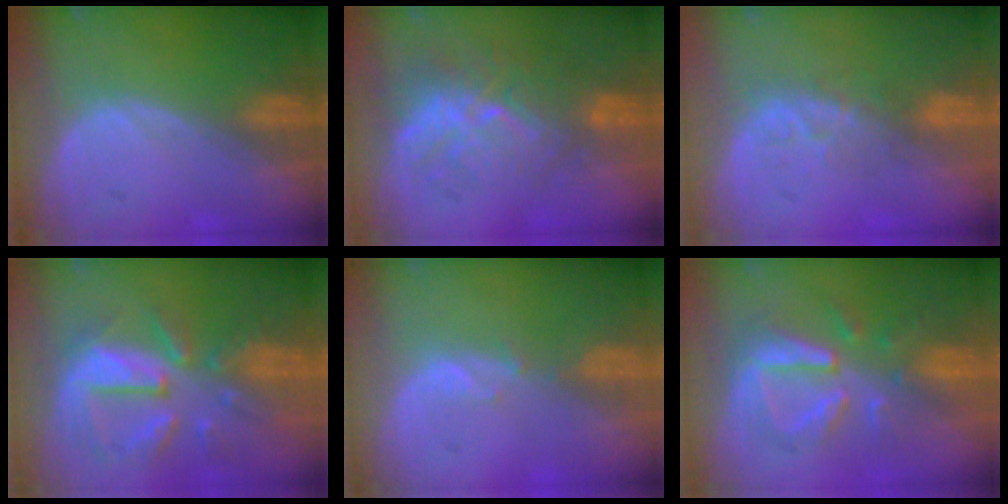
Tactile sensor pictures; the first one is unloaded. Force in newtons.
{"total": 9.4, "press": 8.7, "slide": 3.8}
{"total": 3.7, "press": 3.6, "slide": 1.2}
{"total": 10.7, "press": 9.5, "slide": 5.0}
{"total": 1.1, "press": 1.1, "slide": 0.2}
{"total": 8.0, "press": 8.0, "slide": 0.1}